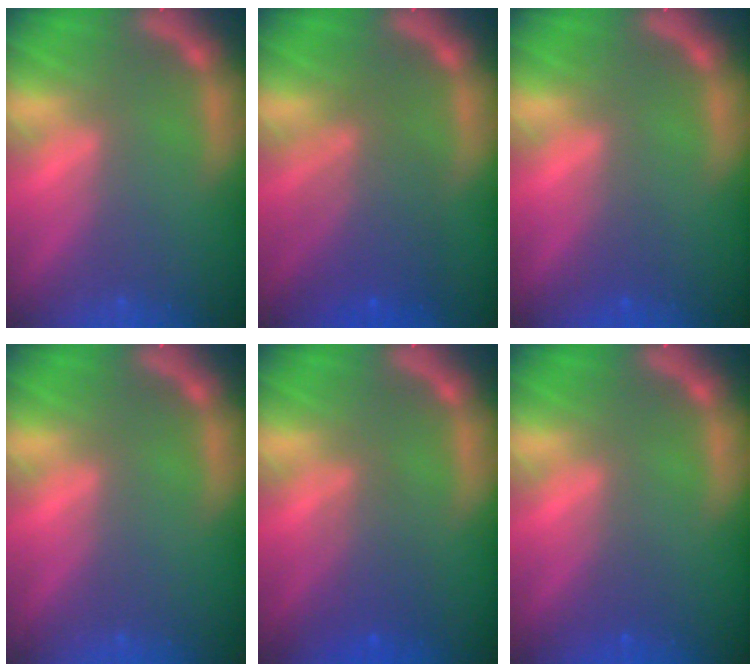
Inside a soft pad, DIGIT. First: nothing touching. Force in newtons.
{"total": 5.5}
{"total": 1.0}
{"total": 0.0}
{"total": 3.0}
{"total": 1.0}